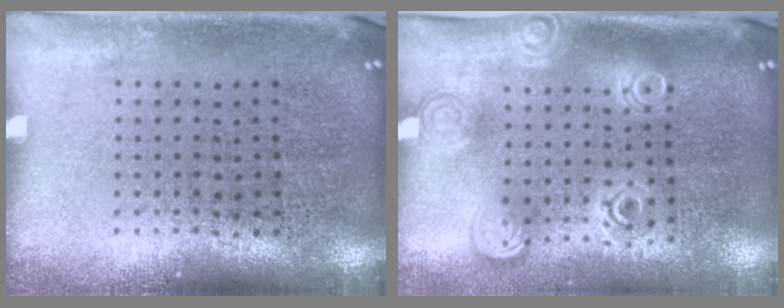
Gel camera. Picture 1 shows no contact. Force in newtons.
{"total": 1.7, "press": 1.4, "slide": 1.0}